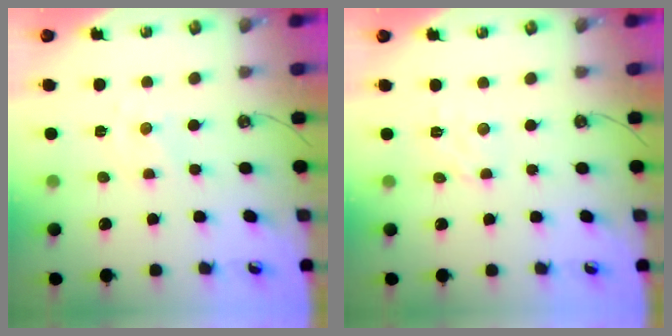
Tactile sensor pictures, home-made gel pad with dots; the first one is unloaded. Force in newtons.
{"total": 2.6, "press": 2.6, "slide": 0.4}